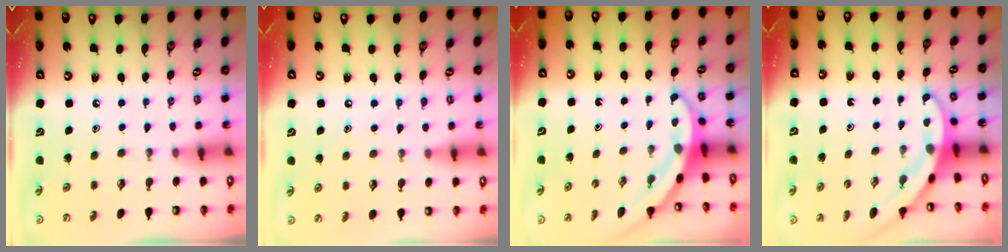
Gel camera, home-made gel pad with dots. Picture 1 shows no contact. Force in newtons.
{"total": 5.6, "press": 5.6, "slide": 0.6}
{"total": 3.3, "press": 3.3, "slide": 0.2}
{"total": 3.3, "press": 3.3, "slide": 0.1}